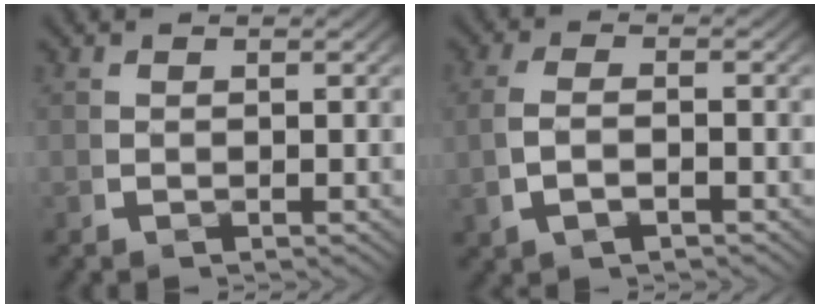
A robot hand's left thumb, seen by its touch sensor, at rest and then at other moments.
{"total": 2.7, "force": [-0.4, 1.3, 2.4], "torque": [-0.058, 0.000, -0.004]}